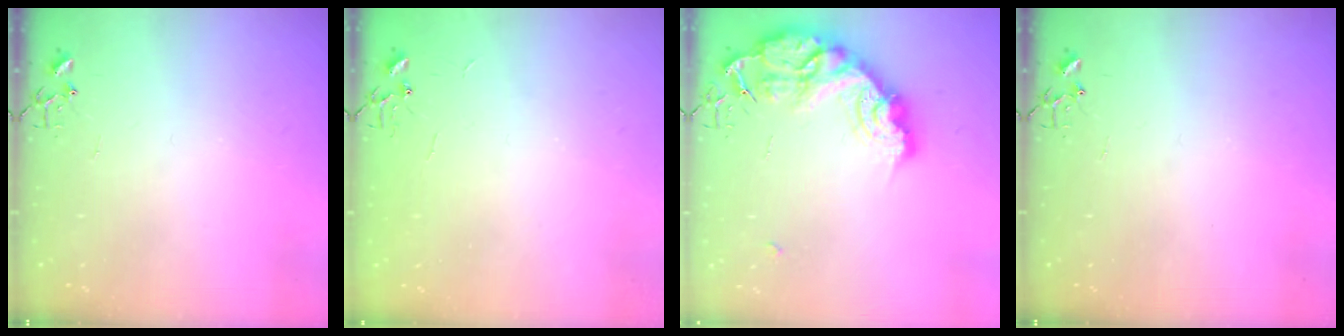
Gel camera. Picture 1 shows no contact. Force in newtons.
{"total": 2.2, "press": 2.2, "slide": 0.3}
{"total": 25.5, "press": 25.4, "slide": 2.1}
{"total": 0.0}